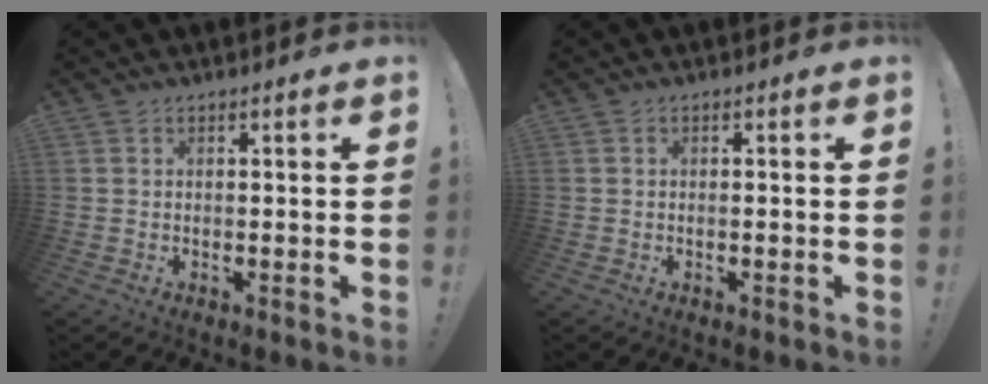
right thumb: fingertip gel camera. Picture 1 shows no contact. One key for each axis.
{"total": 0.8, "fx": -0.5, "fy": -0.2, "fz": 0.6, "tx": -0.016, "ty": 0.002, "tz": -0.008}